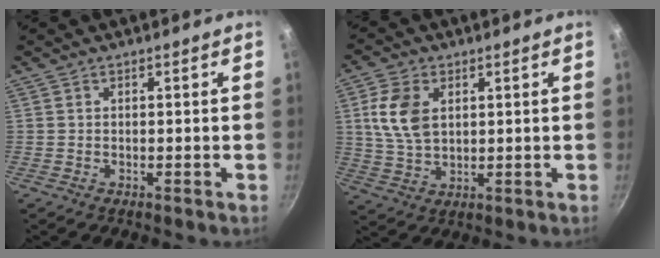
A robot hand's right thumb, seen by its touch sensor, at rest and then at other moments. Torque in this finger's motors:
{"motor_torque": [-0.29, 0.63, 0.55, -0.25, 0.03]}